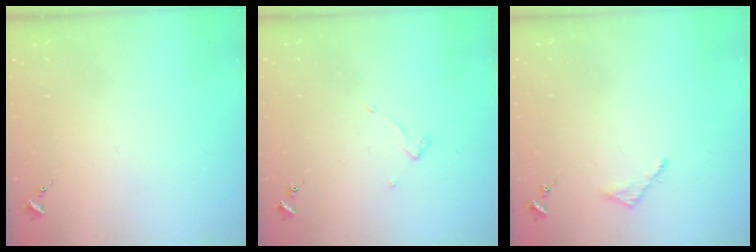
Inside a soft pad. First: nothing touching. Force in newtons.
{"total": 4.7, "press": 4.7, "slide": 0.2}
{"total": 2.7, "press": 2.7, "slide": 0.3}